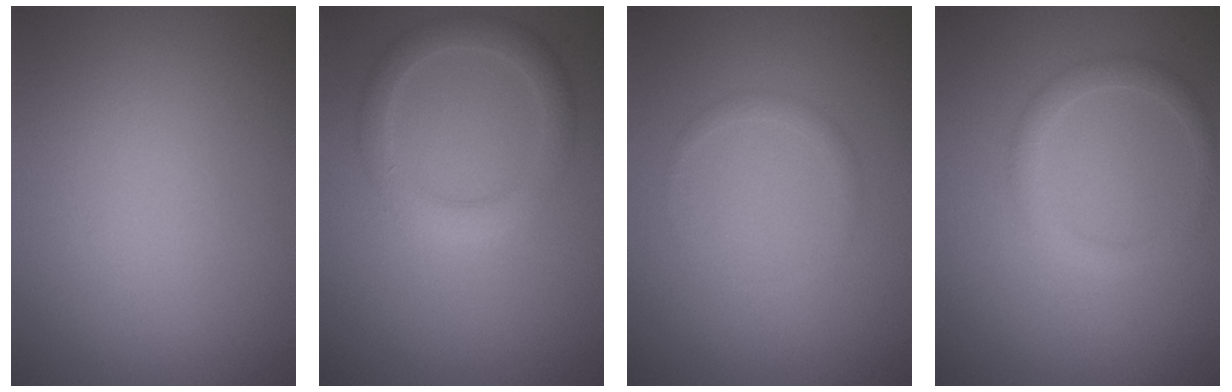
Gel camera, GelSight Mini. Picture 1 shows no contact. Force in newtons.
{"total": 3.0, "press": 3.0, "slide": 0.2}
{"total": 0.9, "press": 0.9, "slide": 0.1}
{"total": 1.9, "press": 1.9, "slide": 0.1}